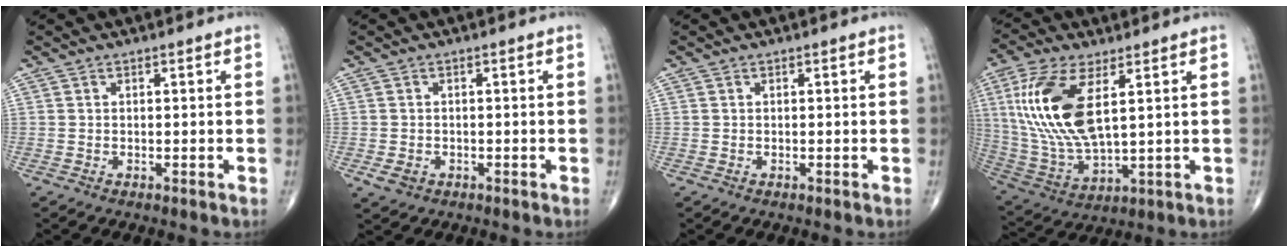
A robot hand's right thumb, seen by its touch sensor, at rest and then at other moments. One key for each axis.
{"total": 2.6, "fx": -1.0, "fy": 2.0, "fz": 1.4, "tx": -0.021, "ty": 0.002, "tz": -0.010}
{"total": 0.6, "fx": -0.2, "fy": 0.2, "fz": 0.5, "tx": -0.010, "ty": -0.002, "tz": -0.002}
{"total": 17.9, "fx": 4.7, "fy": 7.7, "fz": 15.4, "tx": -0.334, "ty": -0.018, "tz": 0.099}